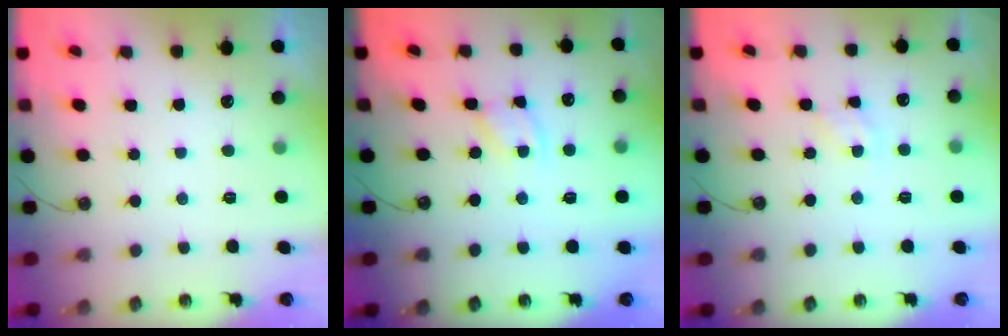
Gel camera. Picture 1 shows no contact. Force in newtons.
{"total": 2.6, "press": 2.6, "slide": 0.1}
{"total": 3.1, "press": 3.1, "slide": 0.4}